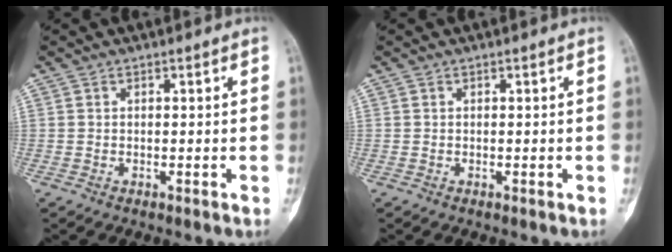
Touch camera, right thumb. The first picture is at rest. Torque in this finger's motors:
{"motor_torque": [0.13, 0.16, 0.05, -0.04, 0.02]}